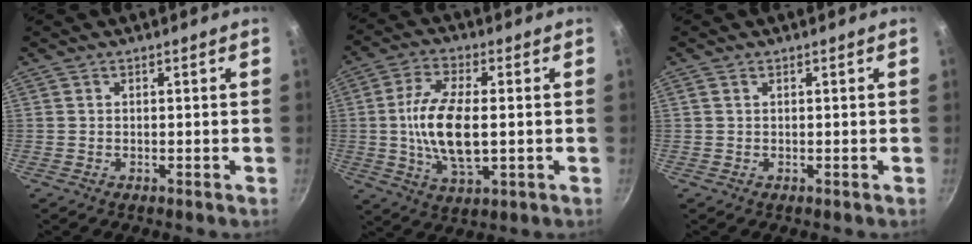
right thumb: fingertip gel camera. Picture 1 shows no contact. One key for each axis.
{"total": 12.9, "fx": -0.2, "fy": 5.8, "fz": 11.6, "tx": -0.228, "ty": 0.001, "tz": -0.006}
{"total": 0.7, "fx": 0.3, "fy": 0.4, "fz": 0.4, "tx": -0.009, "ty": 0.002, "tz": 0.005}